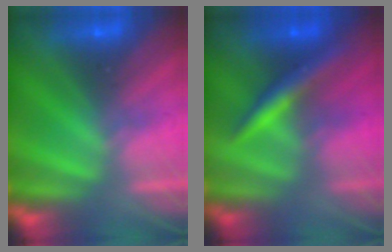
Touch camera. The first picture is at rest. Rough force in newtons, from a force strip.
{"total": 2.4}